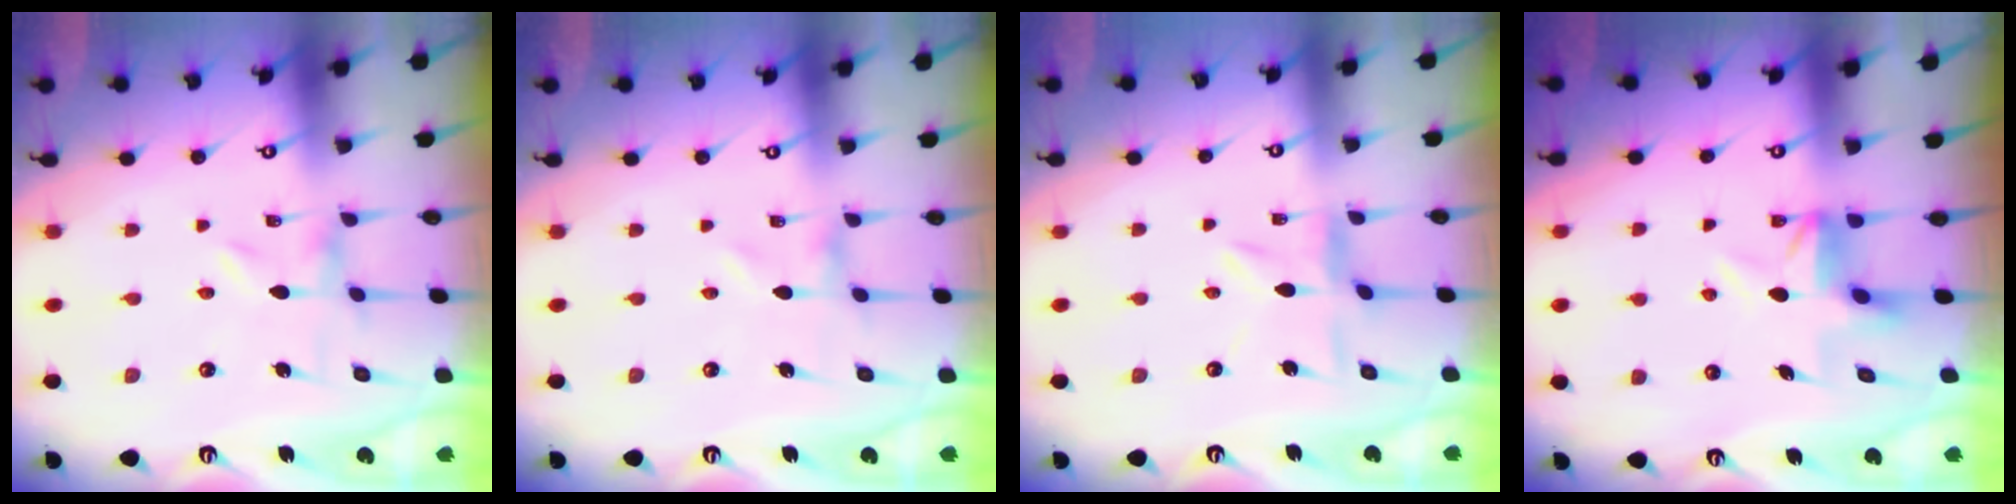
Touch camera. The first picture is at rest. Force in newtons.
{"total": 0.0}
{"total": 3.7, "press": 3.7, "slide": 0.4}
{"total": 5.0, "press": 5.0, "slide": 0.2}